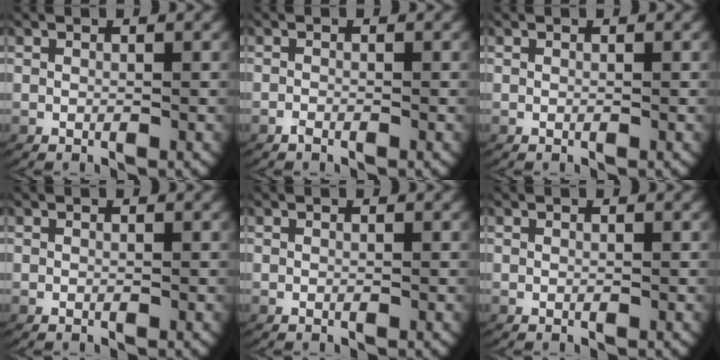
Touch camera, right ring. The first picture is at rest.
{"total": 0.8, "force": [-0.7, 0.0, 0.2], "torque": [-0.009, -0.007, -0.012]}
{"total": 0.0}
{"total": 0.0}
{"total": 0.0}
{"total": 0.0}